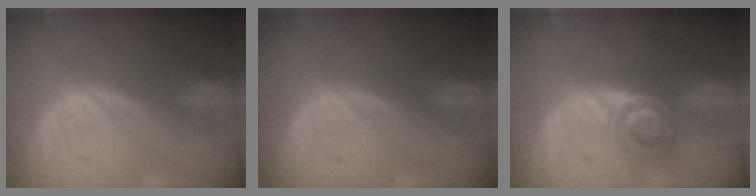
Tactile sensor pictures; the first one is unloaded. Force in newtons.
{"total": 0.0}
{"total": 4.0, "press": 3.9, "slide": 0.8}